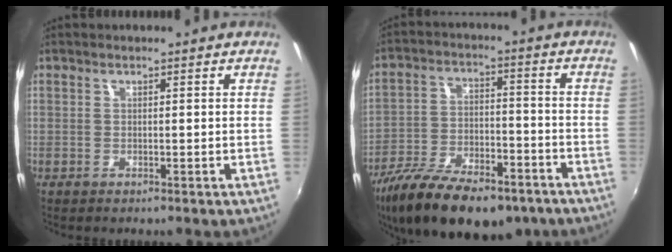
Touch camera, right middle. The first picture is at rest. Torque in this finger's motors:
{"motor_torque": [1.08, -1.06, 0.34, 0.21]}